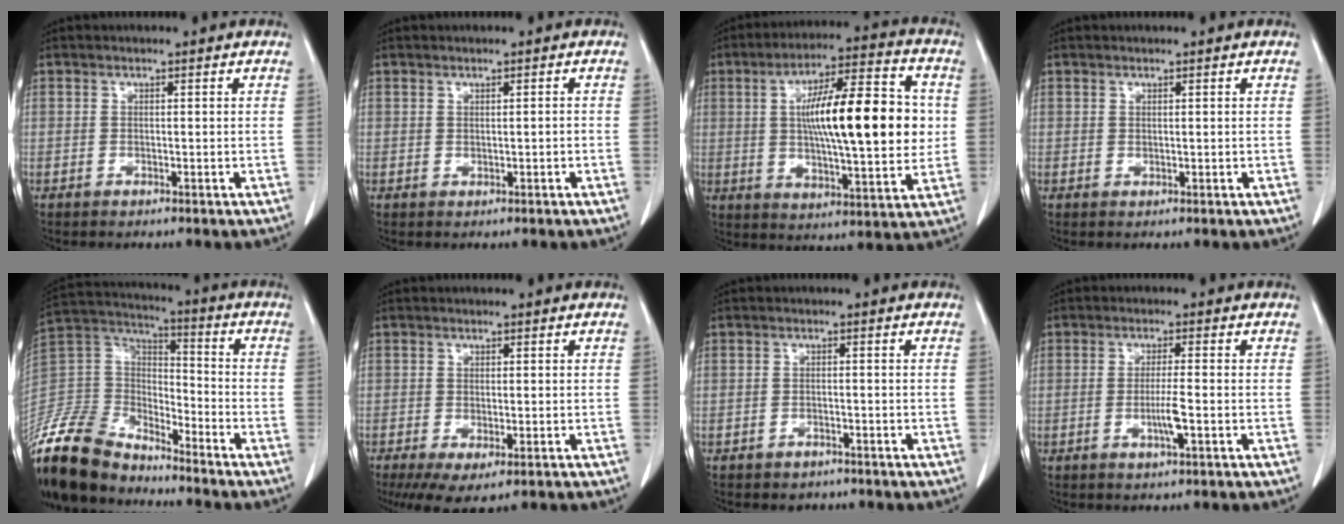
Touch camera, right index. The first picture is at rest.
{"total": 0.7, "force": [0.0, 0.2, 0.7], "torque": [-0.018, -0.002, 0.004]}
{"total": 19.1, "force": [2.0, 4.2, 18.6], "torque": [-0.302, 0.020, 0.029]}
{"total": 0.0}
{"total": 19.4, "force": [-17.1, 6.9, 6.2], "torque": [-0.152, 0.016, -0.321]}
{"total": 6.1, "force": [-3.2, 2.1, 4.7], "torque": [-0.075, -0.018, -0.051]}
{"total": 2.1, "force": [-1.6, 1.3, 0.5], "torque": [-0.013, 0.002, -0.018]}
{"total": 3.9, "force": [-1.1, 0.0, 3.7], "torque": [-0.073, -0.006, -0.021]}